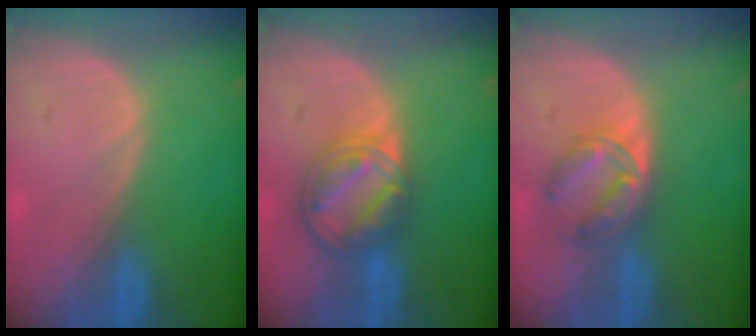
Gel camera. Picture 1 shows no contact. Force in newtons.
{"total": 8.1, "press": 6.9, "slide": 4.2}
{"total": 5.6, "press": 5.4, "slide": 1.7}